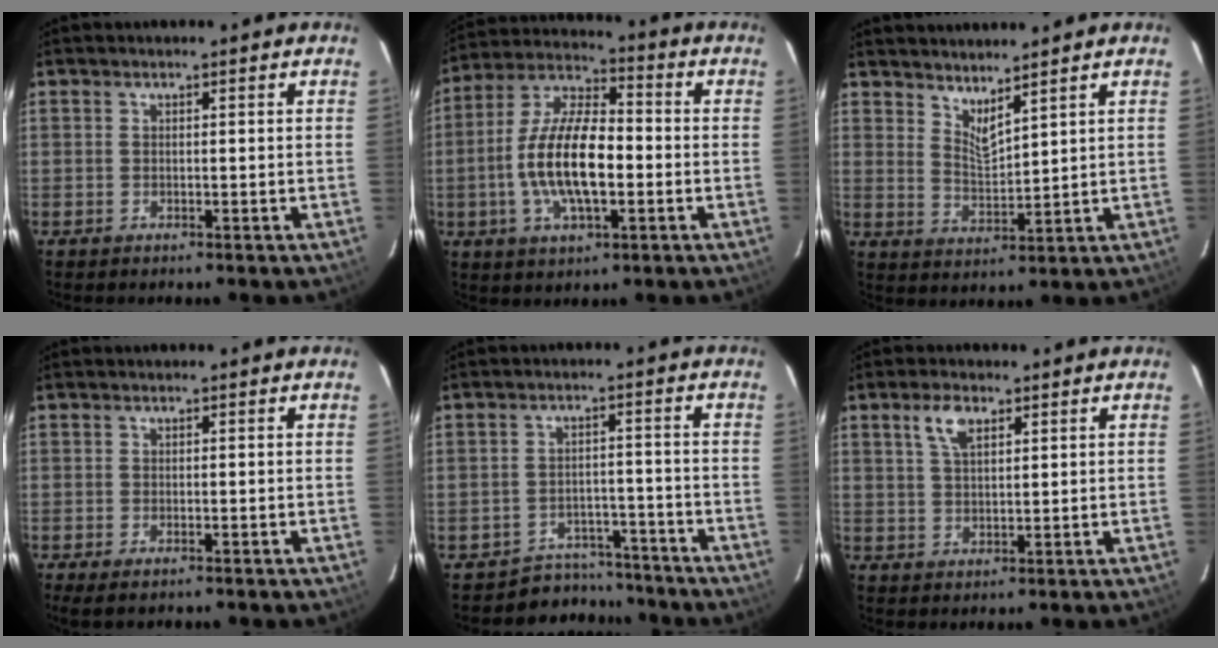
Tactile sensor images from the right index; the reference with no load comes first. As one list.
[{"total": 14.9, "force": [-2.7, 6.1, 13.3], "torque": [-0.266, 0.003, -0.053]}, {"total": 4.8, "force": [4.1, 0.7, 2.3], "torque": [-0.039, -0.011, 0.073]}, {"total": 2.4, "force": [-1.6, 0.6, 1.7], "torque": [-0.035, -0.009, -0.027]}, {"total": 7.7, "force": [-6.8, 3.6, -0.3], "torque": [-0.001, 0.032, -0.094]}, {"total": 4.7, "force": [2.5, 2.2, 3.3], "torque": [-0.062, 0.009, 0.048]}]